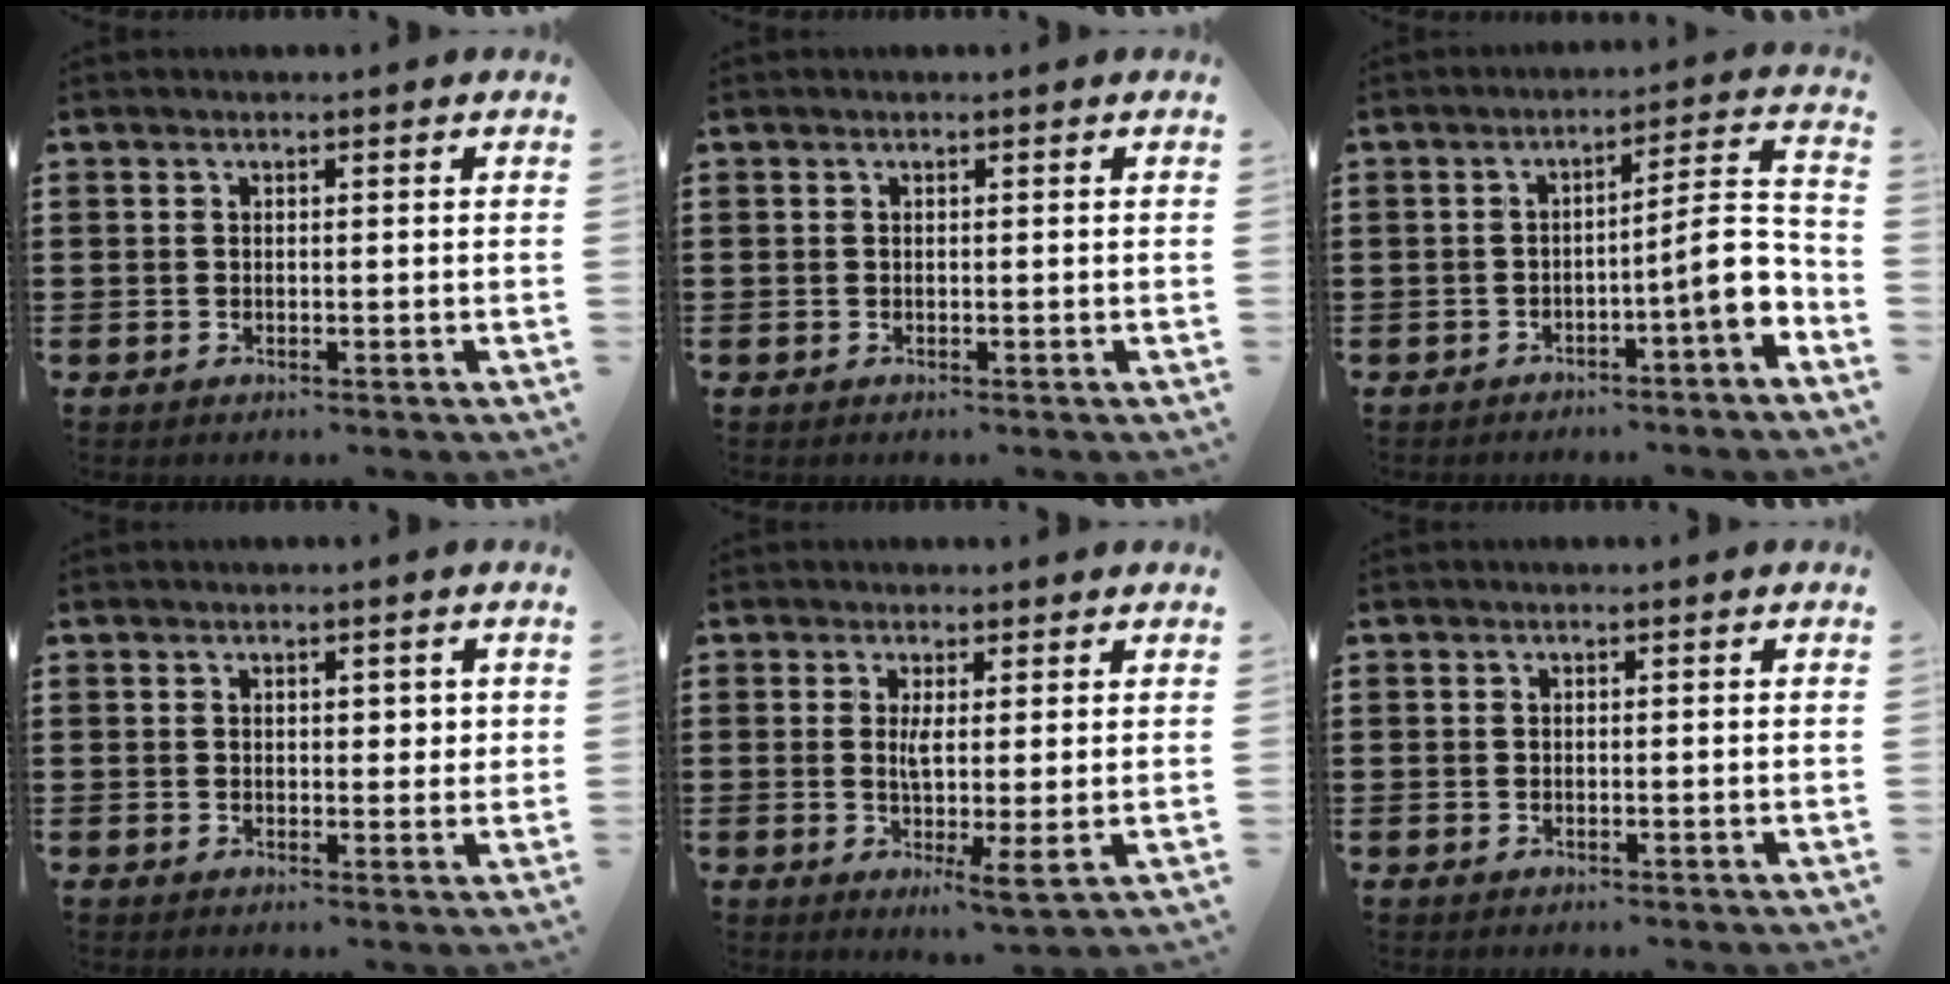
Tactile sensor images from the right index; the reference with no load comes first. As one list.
[{"total": 0.0}, {"total": 8.3, "force": [-3.3, 1.1, 7.6], "torque": [-0.102, -0.018, -0.065]}, {"total": 1.5, "force": [0.7, 1.0, 0.9], "torque": [-0.003, 0.001, 0.008]}, {"total": 4.1, "force": [0.6, 0.0, 4.0], "torque": [-0.079, -0.007, 0.009]}, {"total": 0.0}]